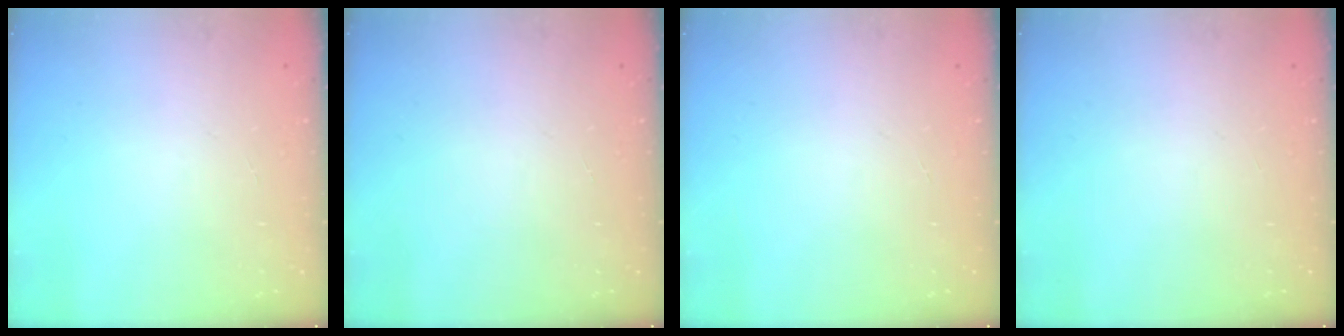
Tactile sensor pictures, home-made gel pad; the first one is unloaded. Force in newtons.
{"total": 0.0}
{"total": 0.0}
{"total": 0.0}